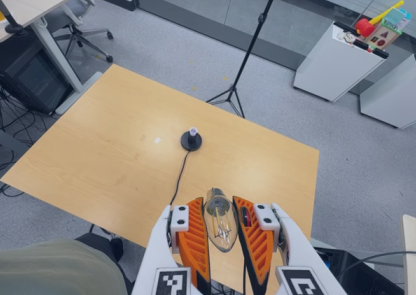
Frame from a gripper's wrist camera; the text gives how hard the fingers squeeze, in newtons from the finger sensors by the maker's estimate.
{"total": 20.2, "left": 22.8, "right": 17.6}